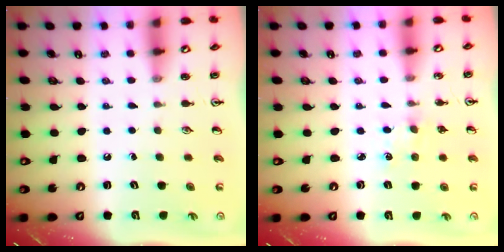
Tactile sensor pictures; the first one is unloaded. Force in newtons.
{"total": 2.9, "press": 2.8, "slide": 0.4}